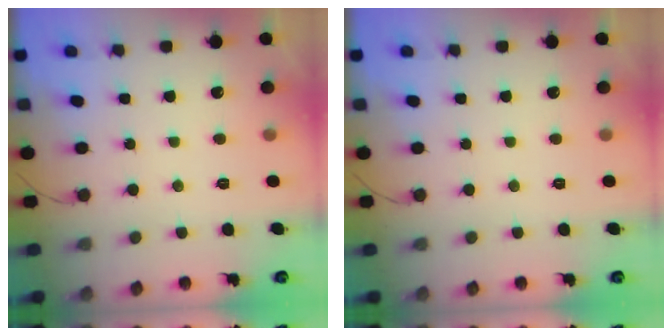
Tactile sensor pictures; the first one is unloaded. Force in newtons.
{"total": 0.0}